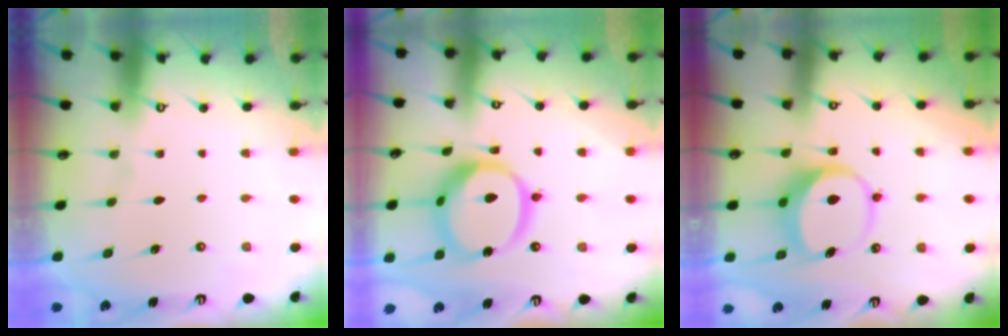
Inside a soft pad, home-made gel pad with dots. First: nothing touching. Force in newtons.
{"total": 16.8, "press": 16.7, "slide": 1.7}
{"total": 7.4, "press": 7.3, "slide": 1.3}